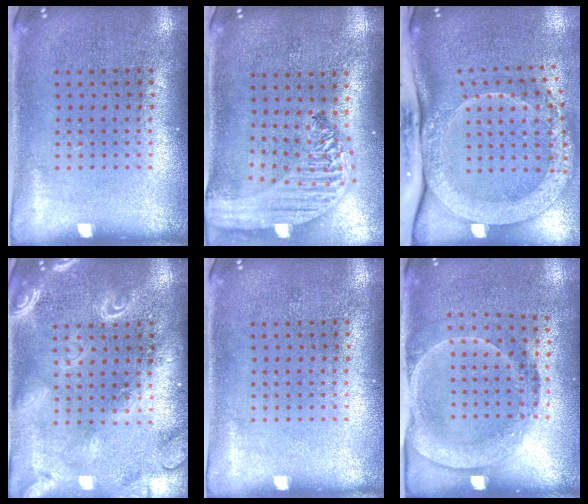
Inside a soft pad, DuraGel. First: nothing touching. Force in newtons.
{"total": 2.5, "press": 2.1, "slide": 1.4}
{"total": 3.3, "press": 2.4, "slide": 2.3}
{"total": 3.0, "press": 3.0, "slide": 0.3}
{"total": 0.0}
{"total": 1.7, "press": 1.3, "slide": 1.1}